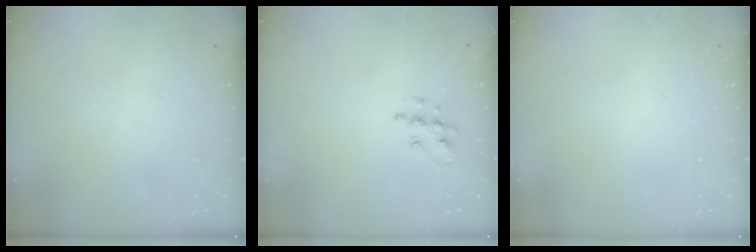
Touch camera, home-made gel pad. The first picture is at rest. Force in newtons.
{"total": 7.7, "press": 7.7, "slide": 0.3}
{"total": 0.0}